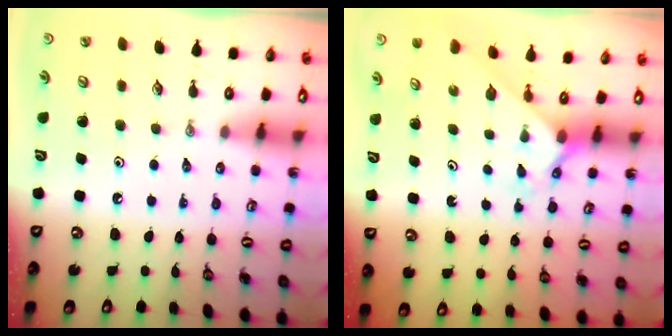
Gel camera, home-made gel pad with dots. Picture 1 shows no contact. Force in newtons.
{"total": 2.2, "press": 2.2, "slide": 0.2}